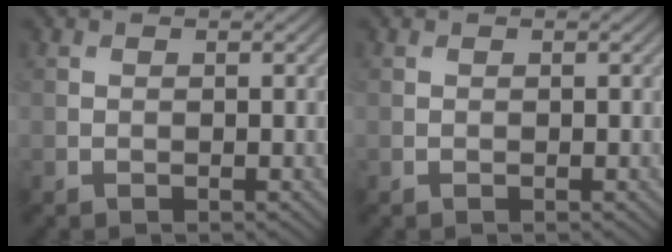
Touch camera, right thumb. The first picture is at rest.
{"total": 0.0}